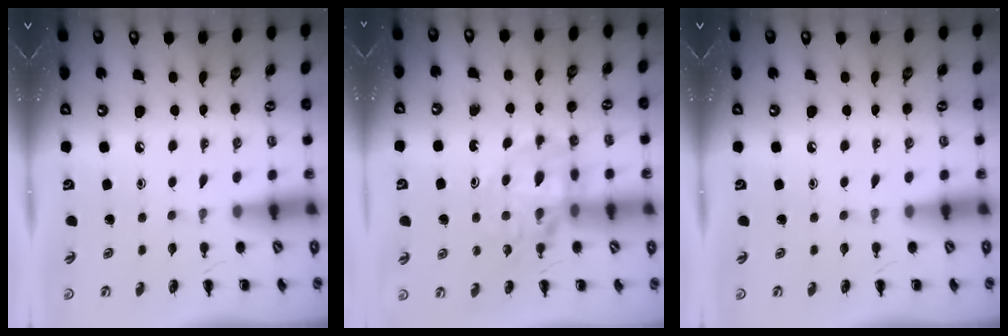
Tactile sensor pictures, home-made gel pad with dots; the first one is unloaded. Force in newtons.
{"total": 13.6, "press": 13.2, "slide": 3.1}
{"total": 0.0}